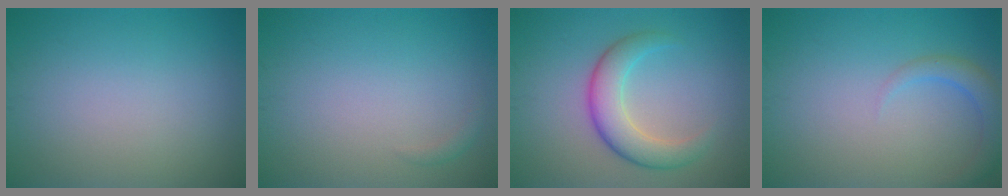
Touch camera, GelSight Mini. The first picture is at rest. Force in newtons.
{"total": 0.6, "press": 0.6, "slide": 0.1}
{"total": 4.6, "press": 4.6, "slide": 0.1}
{"total": 2.4, "press": 2.4, "slide": 0.2}